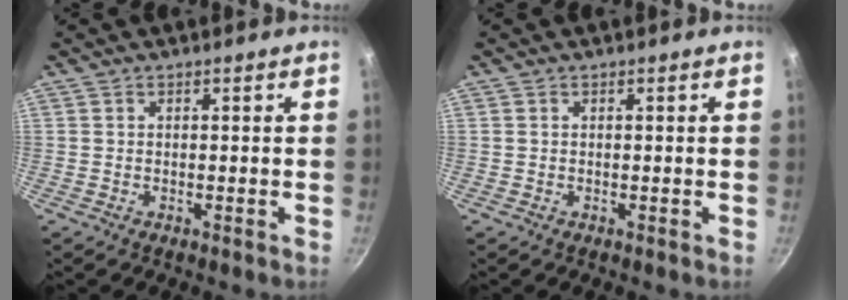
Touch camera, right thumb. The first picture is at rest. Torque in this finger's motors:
{"motor_torque": [0.00, 0.21, -0.29, 0.24, -0.02]}